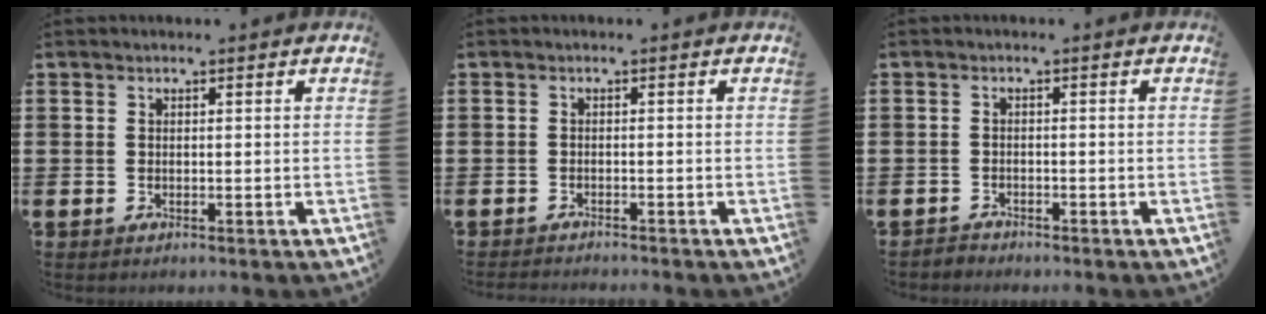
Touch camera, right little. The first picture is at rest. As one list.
[{"total": 0.9, "force": [-0.9, -0.1, 0.0], "torque": [-0.001, -0.001, -0.018]}, {"total": 1.0, "force": [-1.0, 0.1, -0.1], "torque": [0.000, 0.003, -0.022]}]